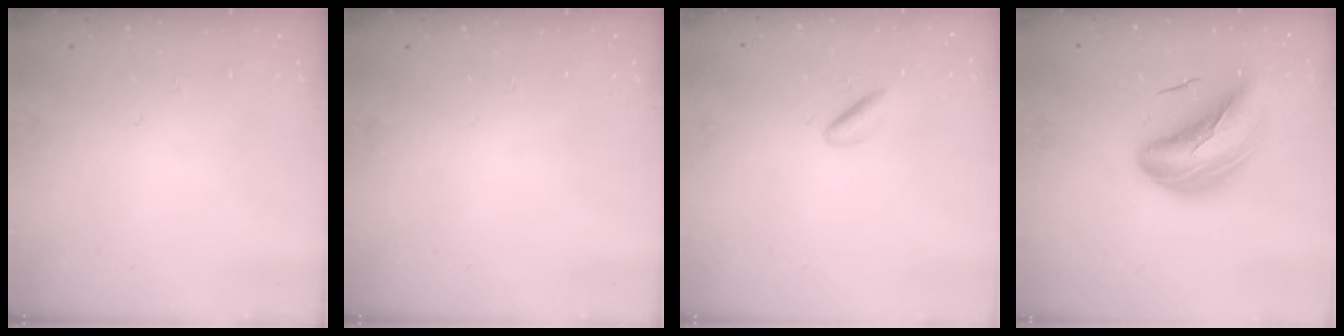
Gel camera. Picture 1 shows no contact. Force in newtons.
{"total": 0.0}
{"total": 3.0, "press": 2.7, "slide": 1.2}
{"total": 11.0, "press": 10.5, "slide": 3.3}